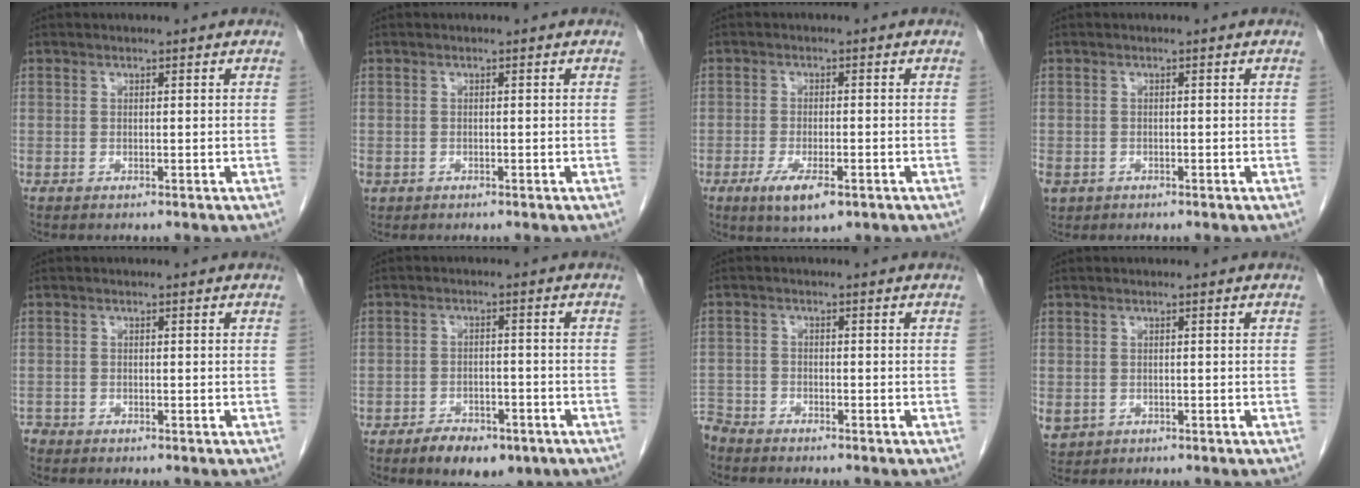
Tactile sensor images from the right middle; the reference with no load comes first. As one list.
[{"total": 1.0, "force": [-0.4, 0.8, 0.3], "torque": [-0.011, 0.003, -0.003]}, {"total": 5.6, "force": [-2.9, 1.6, 4.5], "torque": [-0.084, -0.010, -0.041]}, {"total": 3.7, "force": [-1.9, 2.9, 1.3], "torque": [-0.034, -0.004, -0.030]}, {"total": 1.2, "force": [-1.1, 0.5, 0.0], "torque": [-0.001, 0.000, -0.021]}, {"total": 7.5, "force": [-5.0, 3.5, 4.3], "torque": [-0.065, 0.000, -0.074]}, {"total": 4.6, "force": [-4.4, 1.5, 0.1], "torque": [-0.001, -0.007, -0.088]}, {"total": 3.6, "force": [-1.3, 3.1, 1.2], "torque": [-0.027, -0.003, -0.014]}]